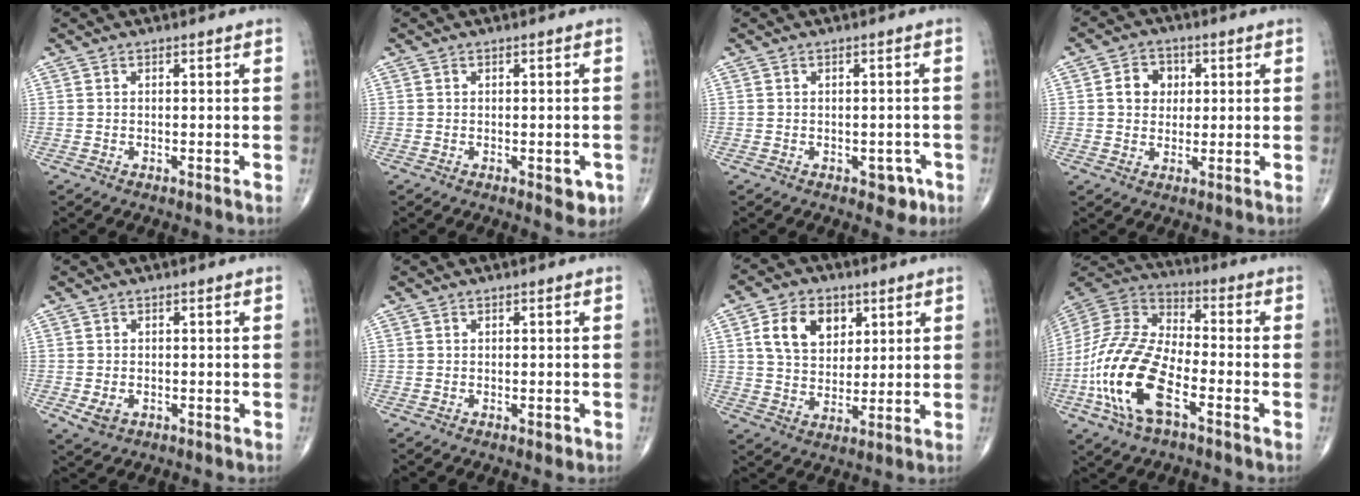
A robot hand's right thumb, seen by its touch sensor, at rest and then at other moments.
{"total": 3.2, "force": [-1.2, 1.7, 2.4], "torque": [-0.010, 0.000, -0.011]}
{"total": 3.3, "force": [-1.5, 2.4, 1.8], "torque": [0.000, 0.009, -0.015]}
{"total": 5.9, "force": [1.1, 5.0, 2.9], "torque": [-0.019, 0.003, 0.014]}
{"total": 2.9, "force": [-0.8, 2.2, 1.8], "torque": [-0.031, -0.002, -0.006]}
{"total": 0.8, "force": [-0.3, 0.6, 0.4], "torque": [-0.001, 0.000, -0.004]}
{"total": 10.9, "force": [4.1, 7.9, 6.4], "torque": [-0.080, -0.011, 0.075]}
{"total": 19.8, "force": [-7.2, 9.3, 16.0], "torque": [-0.335, 0.028, -0.139]}